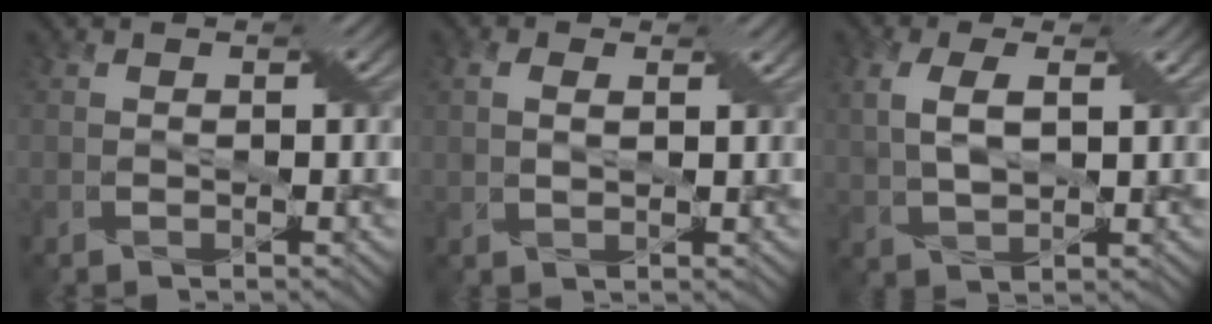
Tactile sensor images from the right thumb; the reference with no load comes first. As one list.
[{"total": 3.3, "force": [1.2, 2.0, 2.3], "torque": [-0.048, 0.001, 0.018]}, {"total": 5.8, "force": [1.5, 3.0, 4.7], "torque": [-0.118, 0.005, 0.032]}]